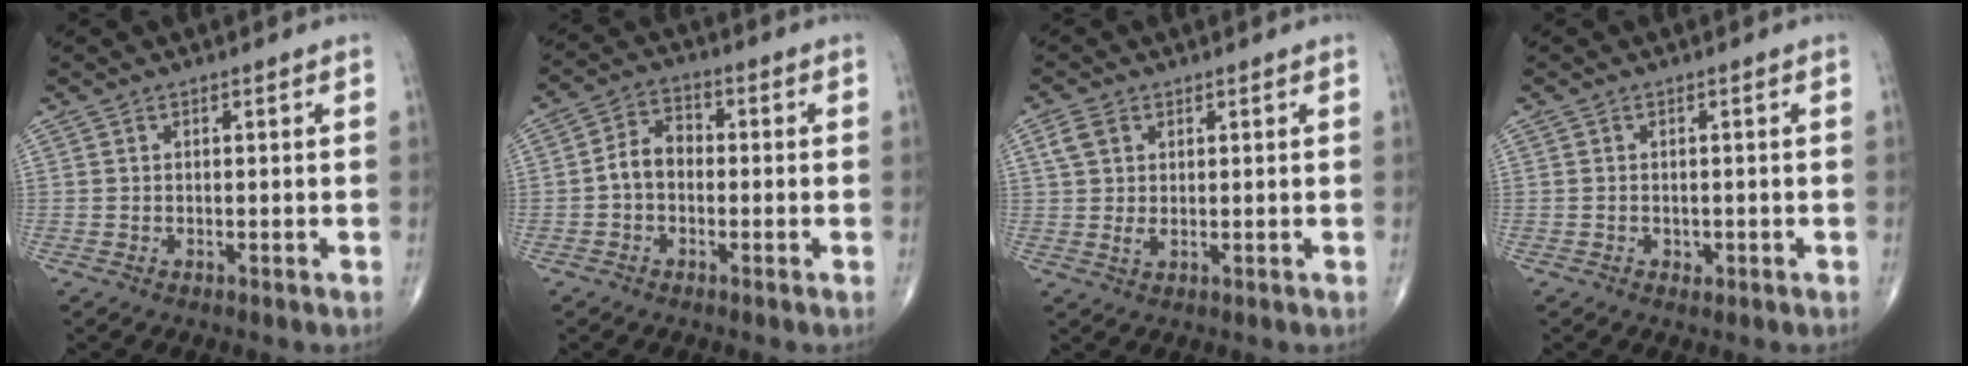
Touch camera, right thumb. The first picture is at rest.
{"total": 5.5, "force": [-1.0, 4.0, 3.7], "torque": [-0.047, 0.023, -0.032]}
{"total": 4.1, "force": [1.4, 2.7, 2.7], "torque": [-0.057, 0.002, 0.029]}
{"total": 1.1, "force": [-0.4, 0.8, 0.5], "torque": [-0.001, 0.002, -0.004]}